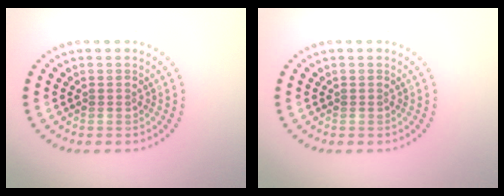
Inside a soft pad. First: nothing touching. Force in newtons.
{"total": 0.0}